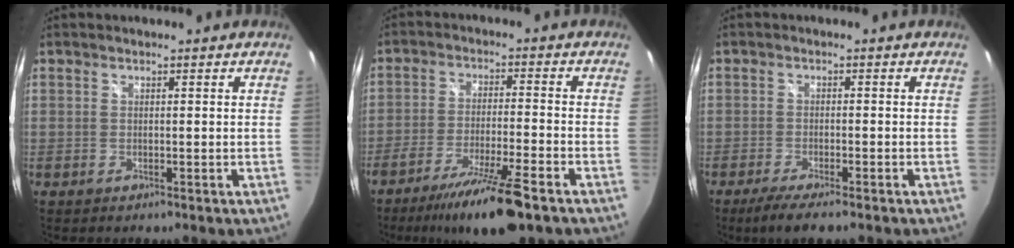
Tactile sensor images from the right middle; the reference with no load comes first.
{"total": 12.7, "force": [-9.3, 0.9, 8.6], "torque": [-0.170, -0.027, -0.155]}
{"total": 5.3, "force": [-4.1, 0.4, 3.3], "torque": [-0.077, -0.016, -0.073]}